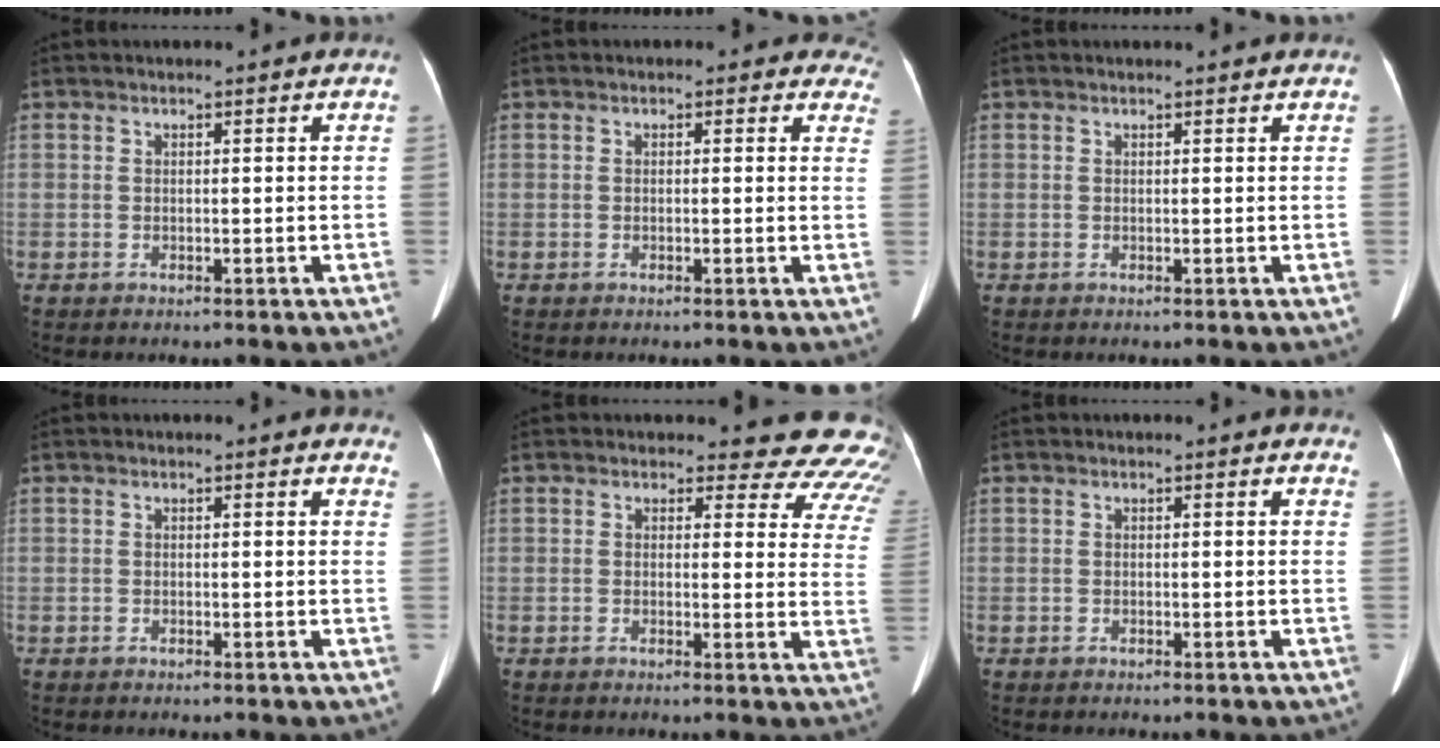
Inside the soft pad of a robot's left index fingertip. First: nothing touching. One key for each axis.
{"total": 4.2, "fx": 3.5, "fy": 2.3, "fz": 0.2, "tx": 0.033, "ty": -0.007, "tz": 0.003}
{"total": 2.3, "fx": 2.2, "fy": 0.2, "fz": 0.5, "tx": -0.014, "ty": 0.009, "tz": 0.021}
{"total": 3.6, "fx": 3.2, "fy": 1.4, "fz": 0.8, "tx": 0.005, "ty": -0.008, "tz": 0.010}
{"total": 14.6, "fx": 13.8, "fy": 4.5, "fz": 1.6, "tx": 0.027, "ty": -0.091, "tz": 0.105}
{"total": 2.5, "fx": 2.2, "fy": 1.1, "fz": 0.7, "tx": -0.001, "ty": -0.001, "tz": 0.004}